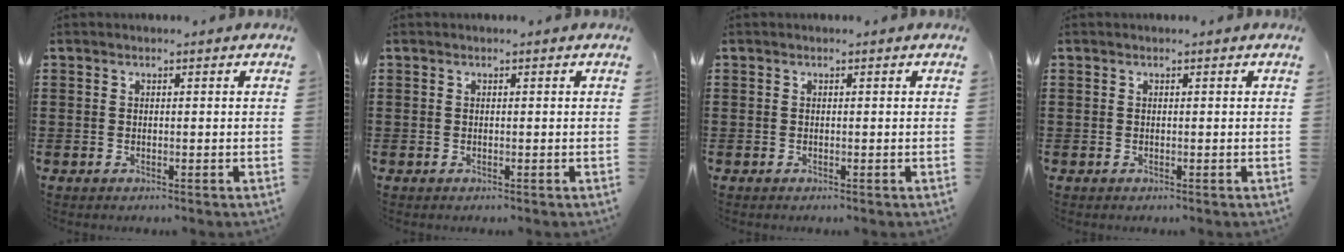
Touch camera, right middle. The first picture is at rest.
{"total": 0.0}
{"total": 0.0}
{"total": 0.0}